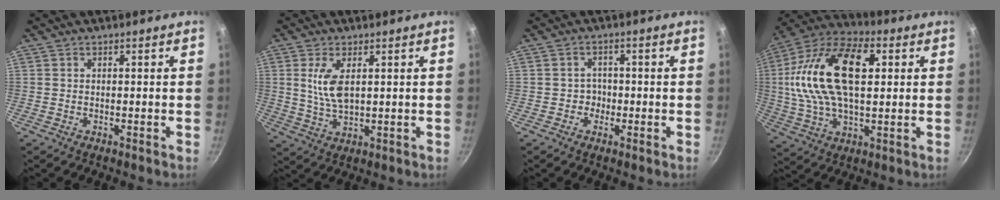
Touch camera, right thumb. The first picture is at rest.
{"total": 6.8, "force": [1.8, 3.1, 5.8], "torque": [-0.110, -0.013, 0.039]}
{"total": 2.6, "force": [-0.7, 2.4, 0.7], "torque": [0.014, 0.006, -0.014]}
{"total": 22.9, "force": [3.9, 12.5, 18.8], "torque": [-0.350, 0.018, 0.056]}